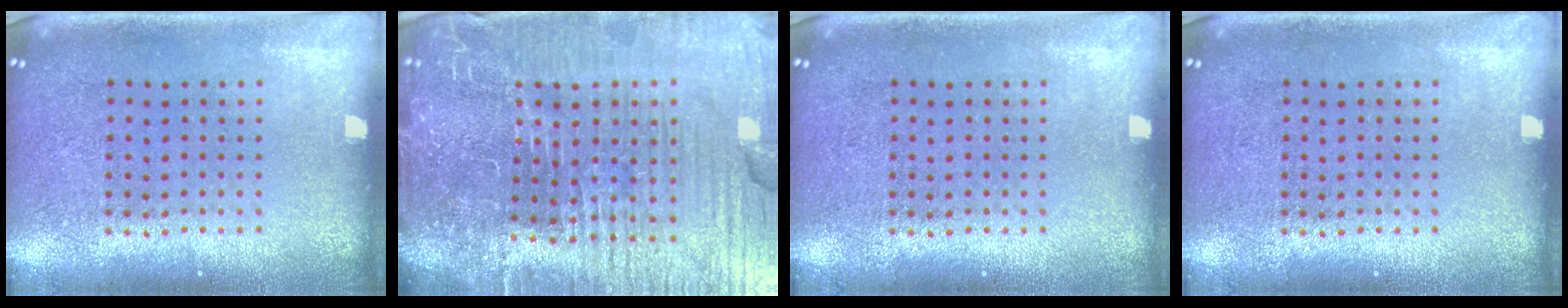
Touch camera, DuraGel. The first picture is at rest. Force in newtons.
{"total": 7.0, "press": 6.3, "slide": 3.2}
{"total": 0.0}
{"total": 0.0}